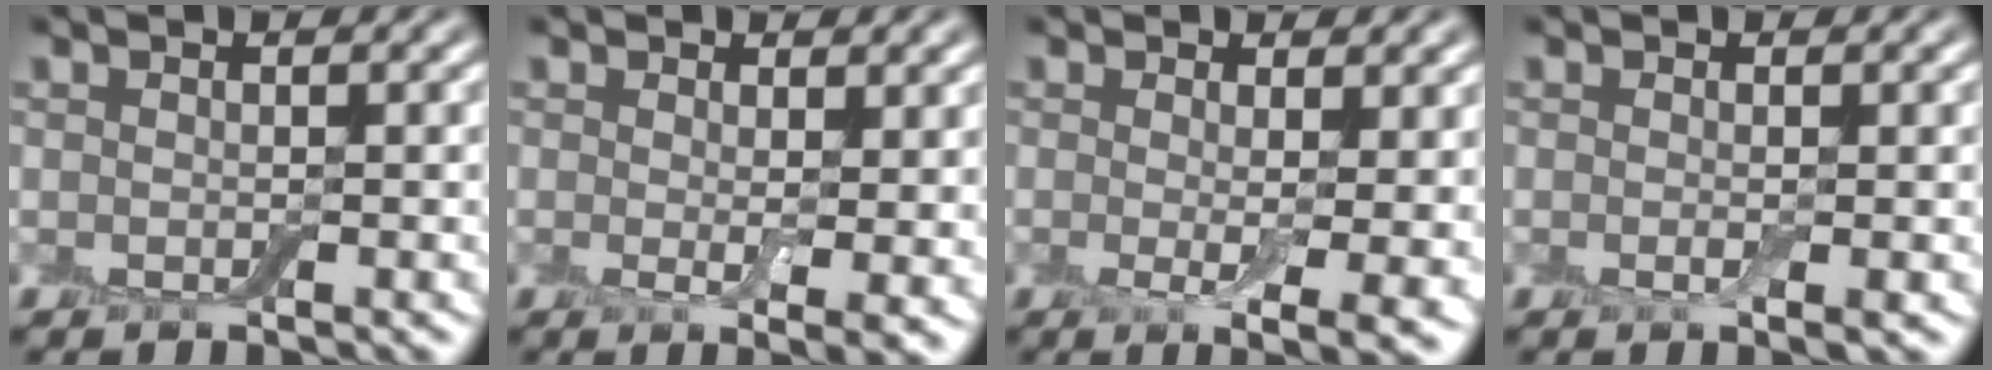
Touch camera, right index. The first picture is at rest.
{"total": 2.8, "force": [0.5, 0.6, 2.7], "torque": [-0.038, -0.016, 0.011]}
{"total": 4.5, "force": [0.0, 1.0, 4.4], "torque": [-0.066, -0.017, 0.003]}
{"total": 1.2, "force": [-0.1, 0.1, 1.1], "torque": [-0.021, -0.006, -0.004]}